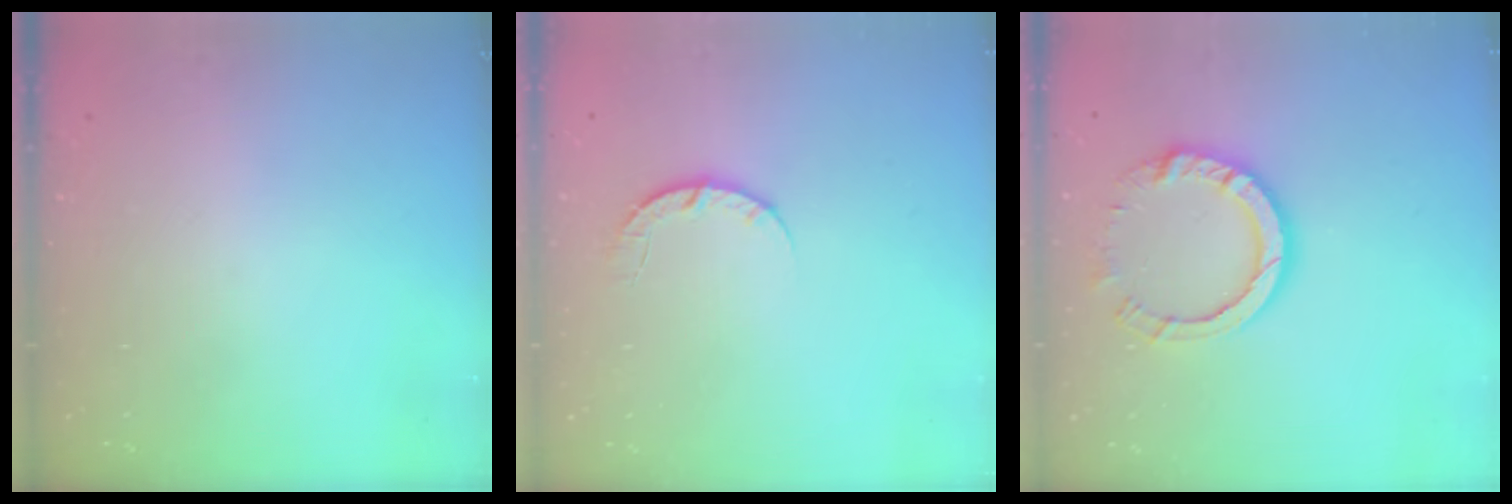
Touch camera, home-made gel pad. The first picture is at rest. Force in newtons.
{"total": 5.1, "press": 5.1, "slide": 0.7}
{"total": 10.8, "press": 10.7, "slide": 1.0}